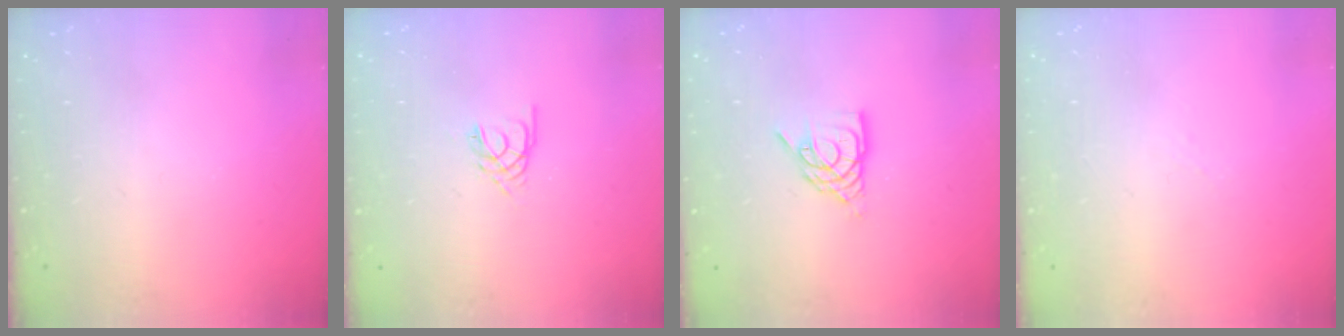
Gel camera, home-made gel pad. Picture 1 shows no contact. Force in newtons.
{"total": 2.7, "press": 2.6, "slide": 0.4}
{"total": 10.0, "press": 9.9, "slide": 1.0}
{"total": 2.7, "press": 2.6, "slide": 0.7}